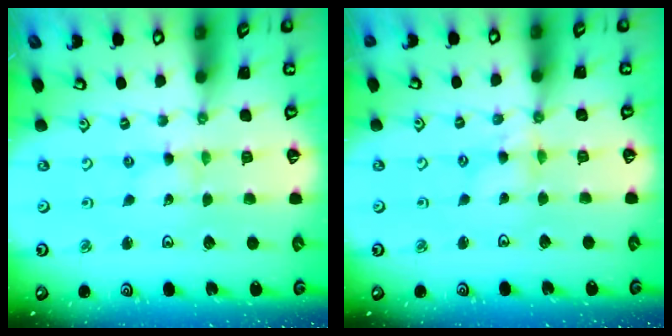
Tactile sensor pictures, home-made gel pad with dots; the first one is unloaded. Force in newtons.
{"total": 3.0, "press": 3.0, "slide": 0.2}